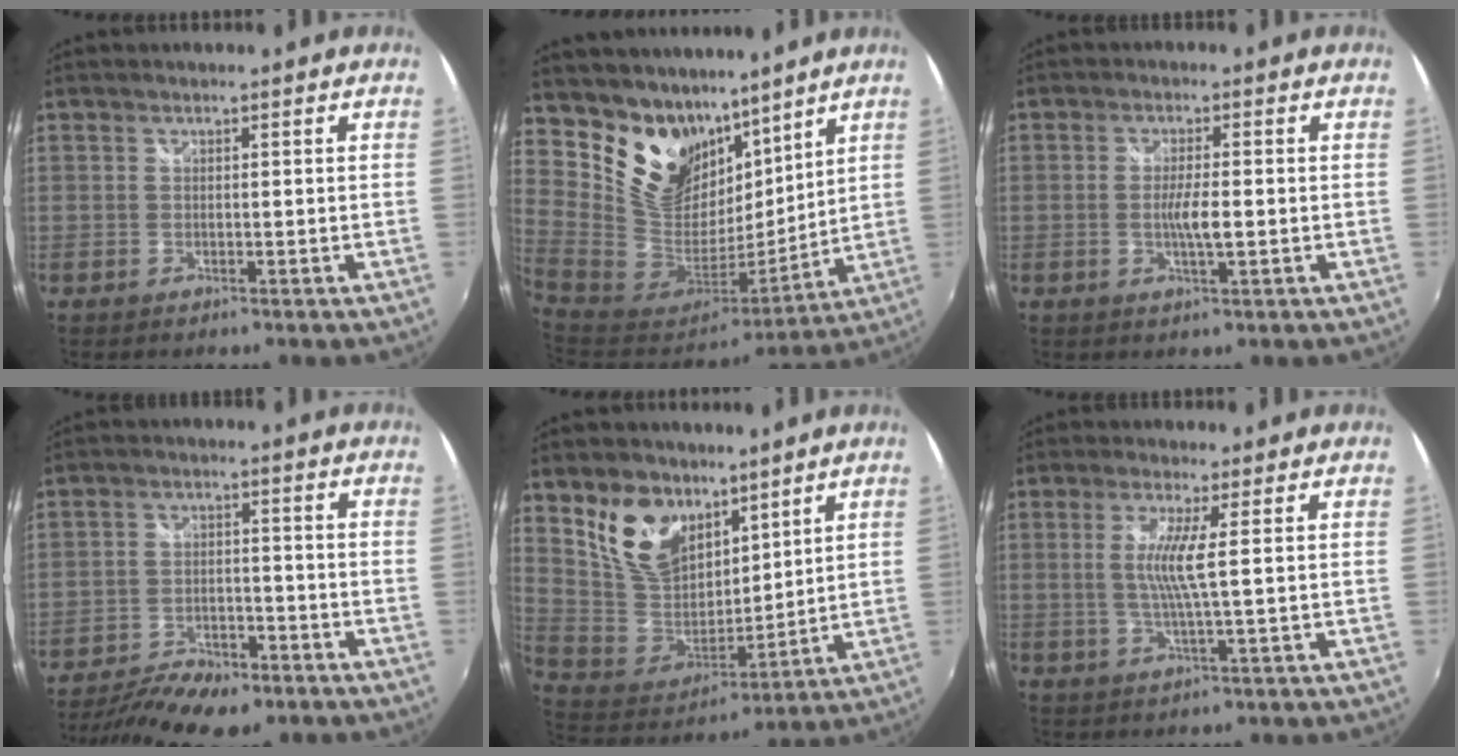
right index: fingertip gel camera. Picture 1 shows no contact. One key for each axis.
{"total": 19.6, "fx": 14.3, "fy": 11.7, "fz": 6.6, "tx": -0.174, "ty": -0.010, "tz": 0.275}
{"total": 4.0, "fx": -0.7, "fy": 0.4, "fz": 3.9, "tx": -0.070, "ty": -0.007, "tz": -0.011}
{"total": 14.2, "fx": -10.7, "fy": 5.5, "fz": 7.6, "tx": -0.173, "ty": -0.027, "tz": -0.175}
{"total": 15.3, "fx": 9.7, "fy": 9.4, "fz": 7.3, "tx": -0.162, "ty": 0.012, "tz": 0.200}
{"total": 5.4, "fx": 0.7, "fy": -0.7, "fz": 5.3, "tx": -0.109, "ty": -0.008, "tz": 0.014}